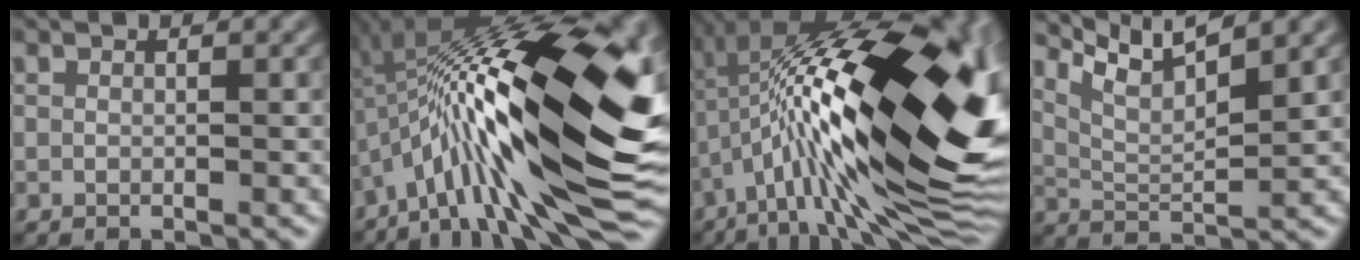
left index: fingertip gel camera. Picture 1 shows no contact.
{"total": 19.2, "force": [-1.9, 6.4, 18.1], "torque": [-0.297, 0.028, -0.045]}
{"total": 20.6, "force": [-0.2, 7.0, 19.3], "torque": [-0.326, 0.028, -0.004]}
{"total": 6.0, "force": [4.6, 1.1, 3.7], "torque": [-0.072, 0.009, 0.085]}